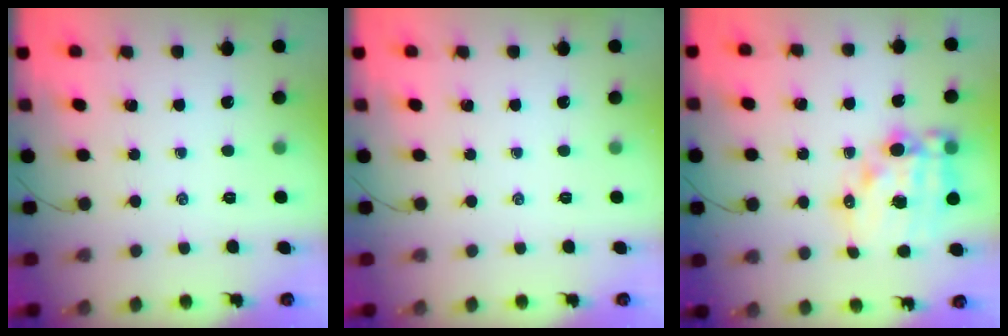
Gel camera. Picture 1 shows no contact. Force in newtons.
{"total": 0.0}
{"total": 14.8, "press": 14.4, "slide": 3.4}